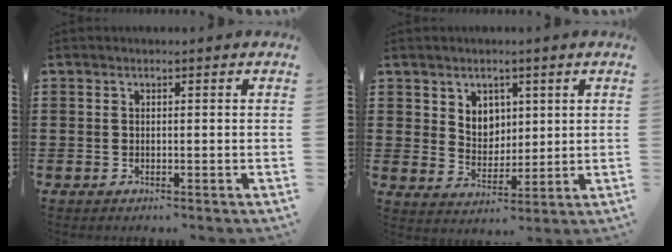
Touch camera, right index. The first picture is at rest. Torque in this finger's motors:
{"motor_torque": [0.12, -0.11, 0.12, 0.03]}